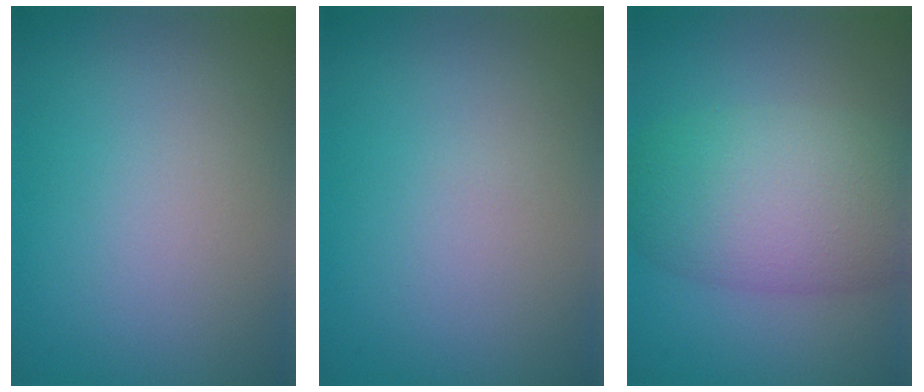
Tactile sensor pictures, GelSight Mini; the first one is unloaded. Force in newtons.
{"total": 0.0}
{"total": 8.0, "press": 8.0, "slide": 0.1}